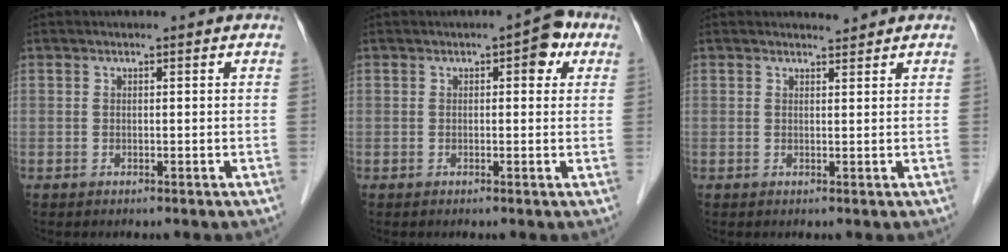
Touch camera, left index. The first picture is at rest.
{"total": 3.6, "force": [1.4, 1.6, 2.9], "torque": [-0.027, 0.018, 0.010]}
{"total": 1.1, "force": [1.1, -0.1, -0.2], "torque": [-0.005, -0.006, 0.018]}